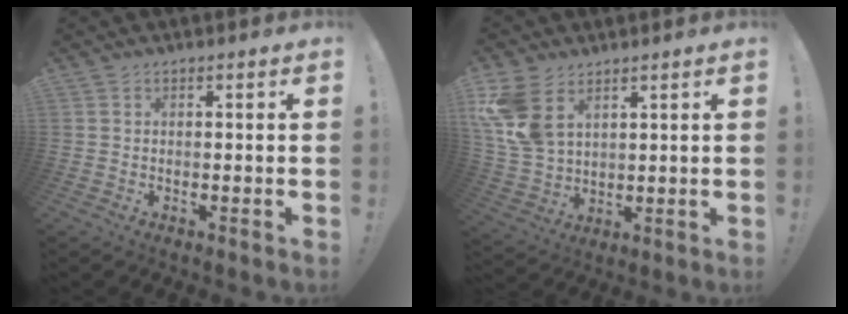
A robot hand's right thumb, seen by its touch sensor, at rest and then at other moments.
{"total": 11.9, "force": [5.8, 7.6, 7.1], "torque": [-0.148, -0.024, 0.117]}